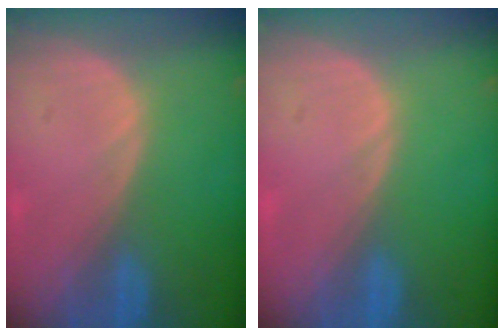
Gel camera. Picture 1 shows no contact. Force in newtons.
{"total": 0.0}